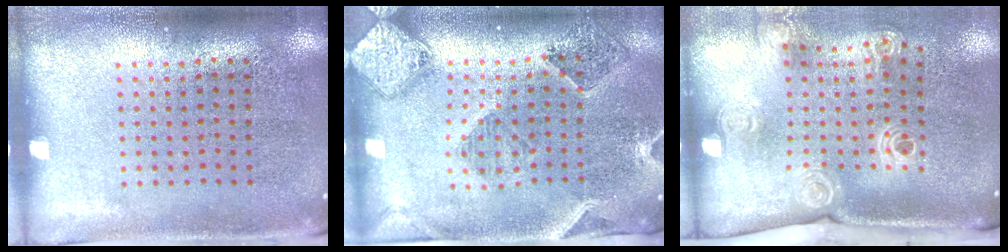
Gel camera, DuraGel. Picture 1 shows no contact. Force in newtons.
{"total": 1.6, "press": 1.6, "slide": 0.3}
{"total": 2.2, "press": 1.6, "slide": 1.5}